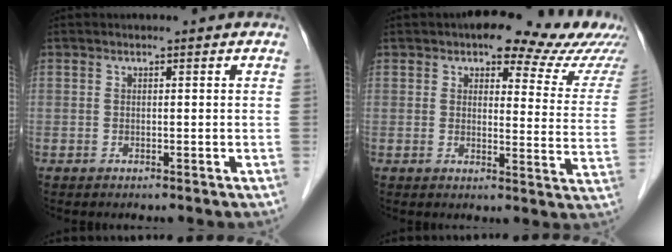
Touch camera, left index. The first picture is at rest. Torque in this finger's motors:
{"motor_torque": [1.09, -1.05, 0.39, 0.02]}